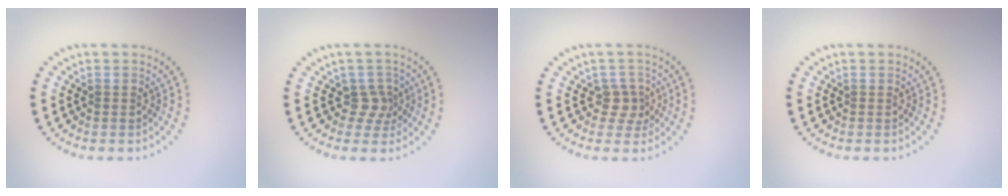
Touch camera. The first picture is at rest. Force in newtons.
{"total": 2.1, "press": 1.4, "slide": 1.5}
{"total": 2.0, "press": 1.6, "slide": 1.2}
{"total": 0.0}